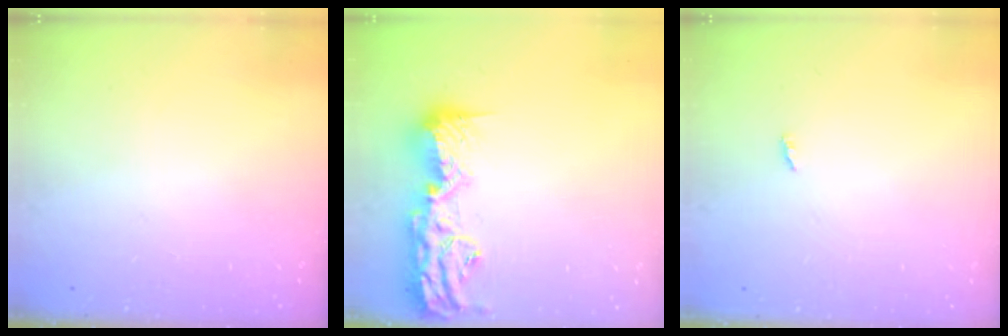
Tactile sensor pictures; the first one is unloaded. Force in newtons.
{"total": 16.3, "press": 15.9, "slide": 3.5}
{"total": 1.8, "press": 1.8, "slide": 0.2}